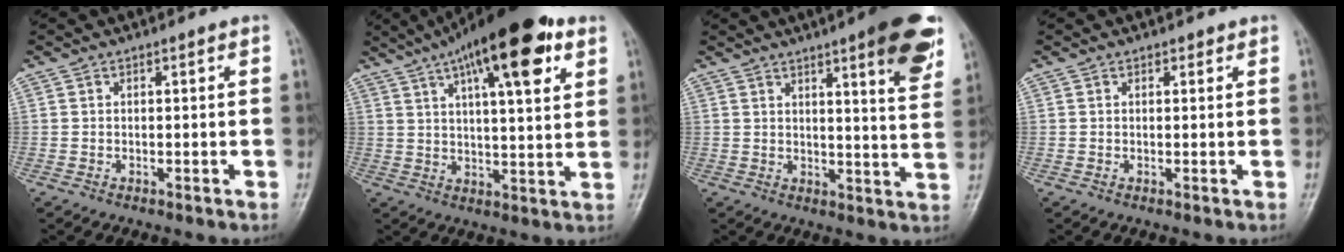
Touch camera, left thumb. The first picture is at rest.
{"total": 19.6, "force": [10.2, 5.8, 15.7], "torque": [-0.229, -0.010, 0.155]}
{"total": 13.6, "force": [7.6, 2.2, 11.0], "torque": [-0.123, -0.037, 0.095]}
{"total": 0.9, "force": [0.6, 0.5, 0.3], "torque": [0.003, -0.004, 0.005]}